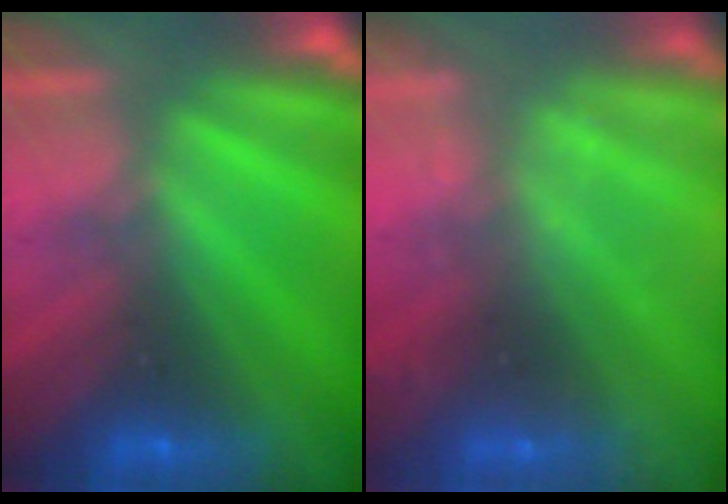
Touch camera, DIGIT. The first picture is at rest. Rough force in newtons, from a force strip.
{"total": 2.2}